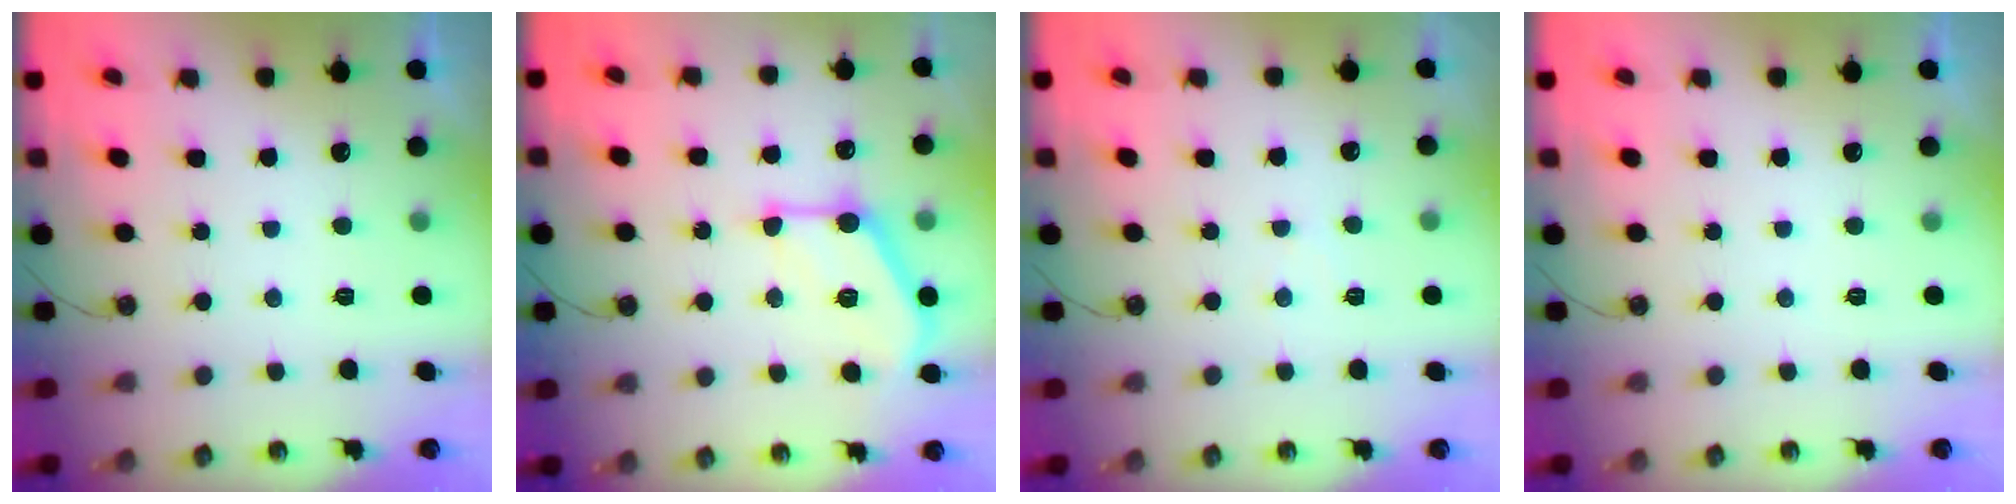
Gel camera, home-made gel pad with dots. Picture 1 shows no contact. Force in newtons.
{"total": 14.8, "press": 14.8, "slide": 1.2}
{"total": 3.1, "press": 3.1, "slide": 0.5}
{"total": 0.0}